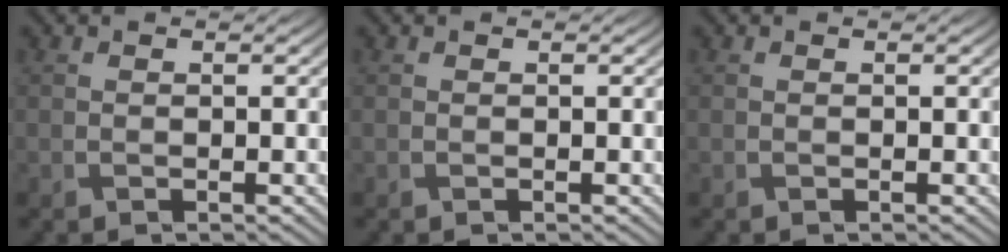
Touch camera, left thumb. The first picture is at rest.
{"total": 0.0}
{"total": 0.0}